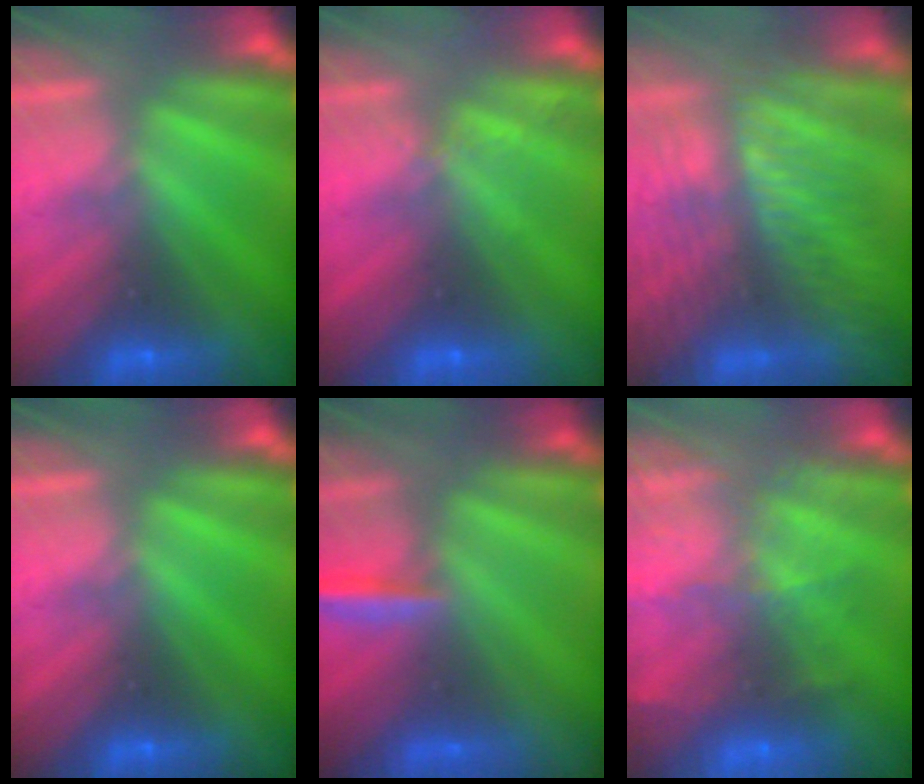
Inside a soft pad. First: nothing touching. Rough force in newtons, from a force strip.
{"total": 2.0}
{"total": 8.7}
{"total": 0.0}
{"total": 3.1}
{"total": 11.8}